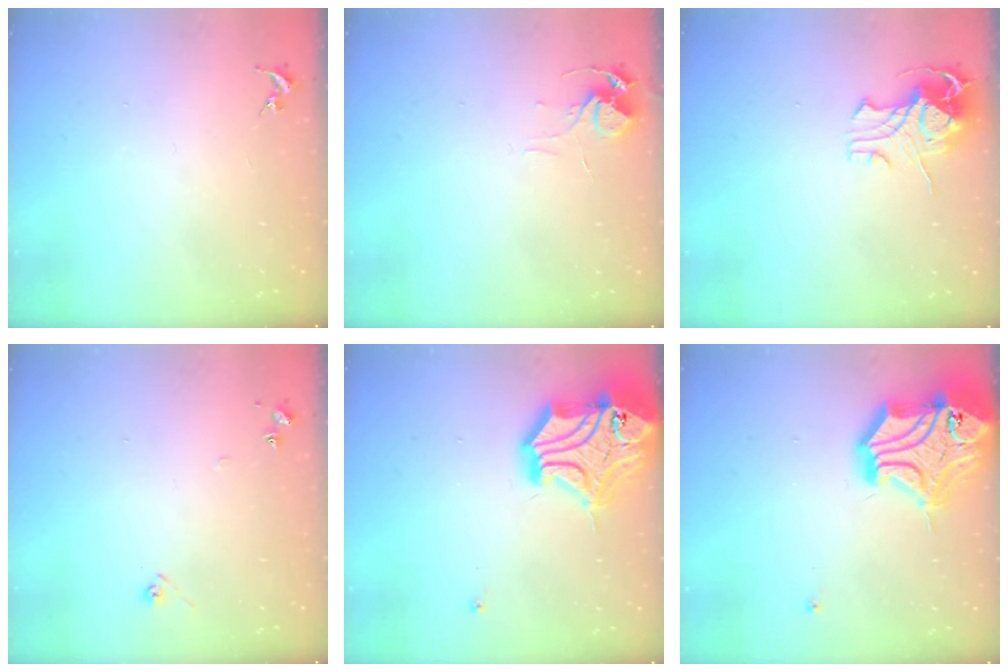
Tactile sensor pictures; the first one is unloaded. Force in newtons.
{"total": 7.1, "press": 7.1, "slide": 0.5}
{"total": 10.7, "press": 10.6, "slide": 1.4}
{"total": 6.2, "press": 6.2, "slide": 0.6}
{"total": 23.5, "press": 23.3, "slide": 3.4}
{"total": 23.5, "press": 23.3, "slide": 3.4}